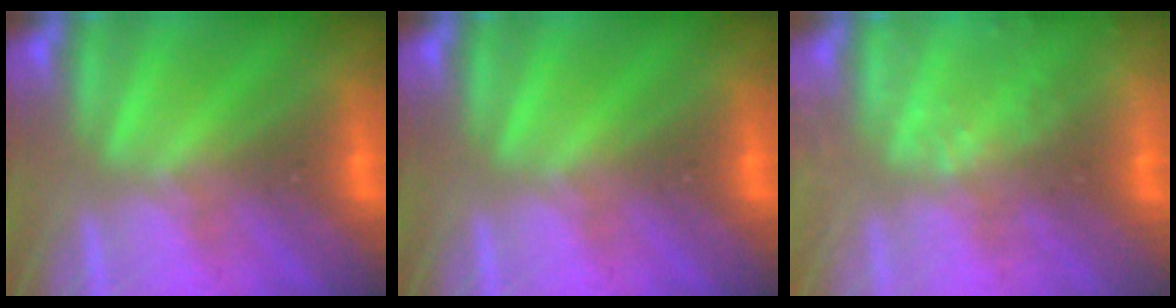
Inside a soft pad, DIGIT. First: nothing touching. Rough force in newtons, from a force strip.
{"total": 0.0}
{"total": 2.5}